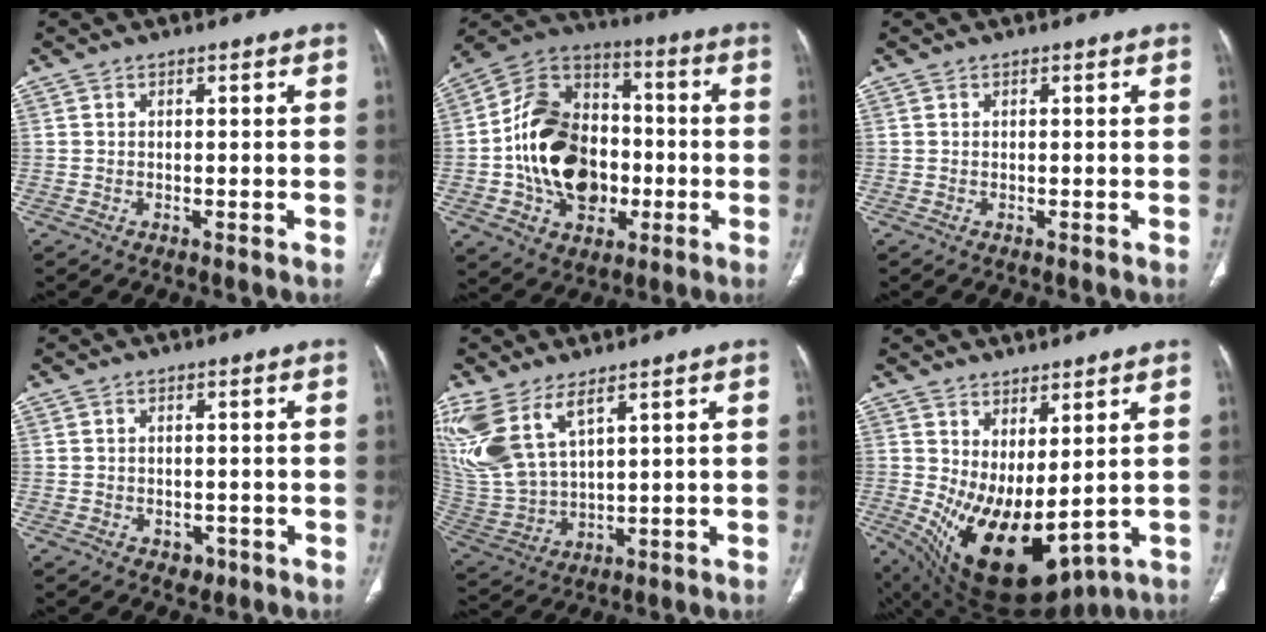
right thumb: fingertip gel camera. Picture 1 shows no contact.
{"total": 22.2, "force": [-2.9, 16.2, 14.9], "torque": [-0.219, 0.032, -0.044]}
{"total": 0.0}
{"total": 2.4, "force": [-1.1, 1.9, 1.0], "torque": [-0.004, 0.005, -0.008]}
{"total": 14.2, "force": [8.0, 6.3, 9.9], "torque": [-0.225, -0.027, 0.185]}
{"total": 16.1, "force": [-0.3, 7.7, 14.2], "torque": [-0.240, -0.026, 0.034]}